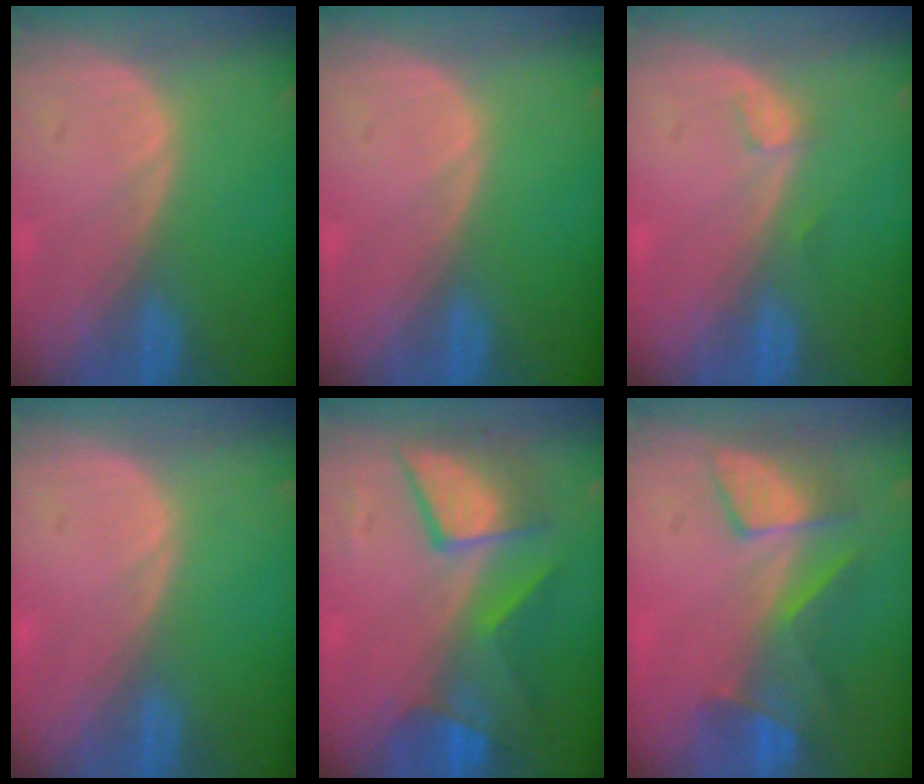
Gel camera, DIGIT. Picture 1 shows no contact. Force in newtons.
{"total": 0.0}
{"total": 1.1, "press": 1.1, "slide": 0.2}
{"total": 0.0}
{"total": 8.3, "press": 8.3, "slide": 0.4}
{"total": 7.4, "press": 7.2, "slide": 1.7}